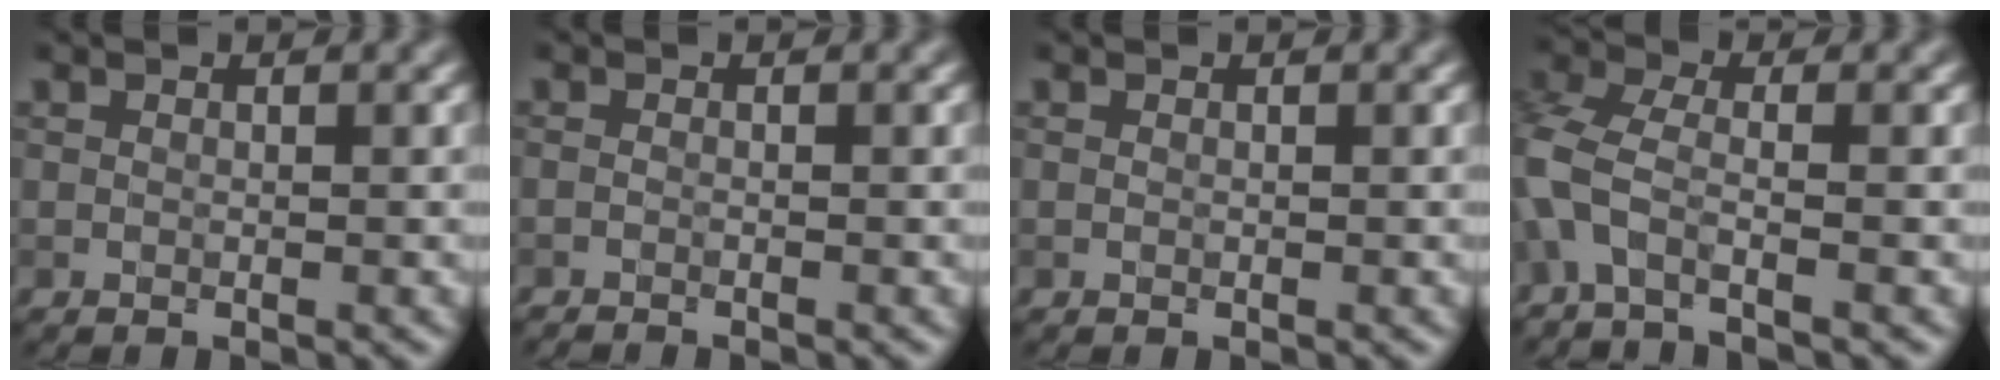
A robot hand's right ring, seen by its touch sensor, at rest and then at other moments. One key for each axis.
{"total": 0.9, "fx": -0.8, "fy": 0.1, "fz": 0.3, "tx": -0.001, "ty": -0.009, "tz": -0.017}
{"total": 0.0}
{"total": 4.3, "fx": -2.0, "fy": 1.6, "fz": 3.4, "tx": -0.091, "ty": -0.007, "tz": -0.056}